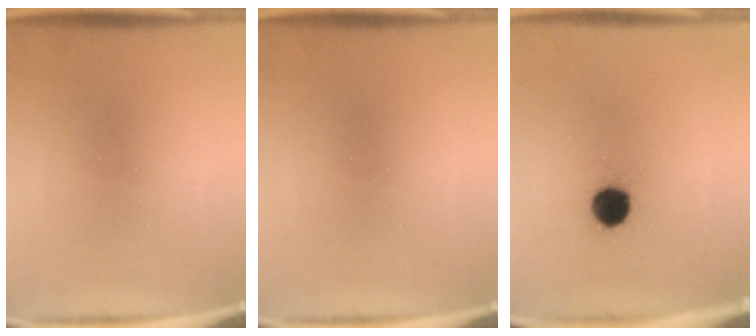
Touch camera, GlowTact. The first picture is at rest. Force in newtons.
{"total": 0.0}
{"total": 7.0}